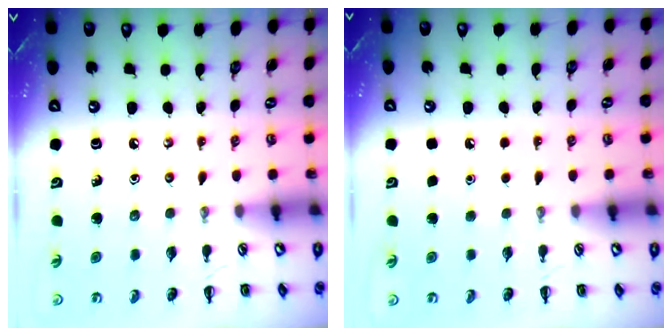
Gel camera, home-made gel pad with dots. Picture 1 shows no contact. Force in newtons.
{"total": 1.7, "press": 1.7, "slide": 0.1}